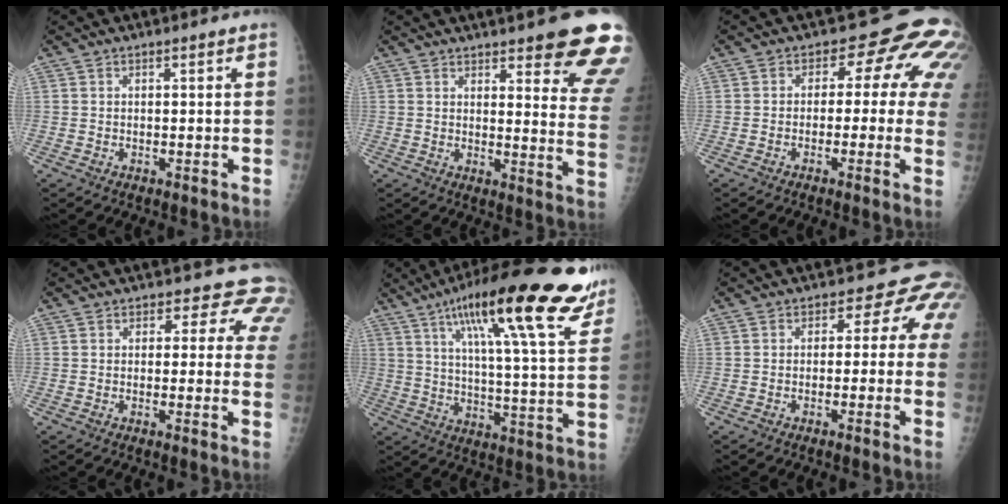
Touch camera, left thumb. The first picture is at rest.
{"total": 17.4, "force": [12.1, 3.8, 11.9], "torque": [-0.117, -0.060, 0.135]}
{"total": 11.4, "force": [1.0, 6.6, 9.2], "torque": [-0.064, 0.025, -0.004]}
{"total": 7.6, "force": [5.7, 4.4, 2.2], "torque": [0.021, -0.020, 0.039]}
{"total": 24.9, "force": [15.6, 4.5, 18.9], "torque": [-0.271, -0.041, 0.230]}
{"total": 5.6, "force": [0.2, 4.2, 3.8], "torque": [0.002, 0.020, -0.017]}